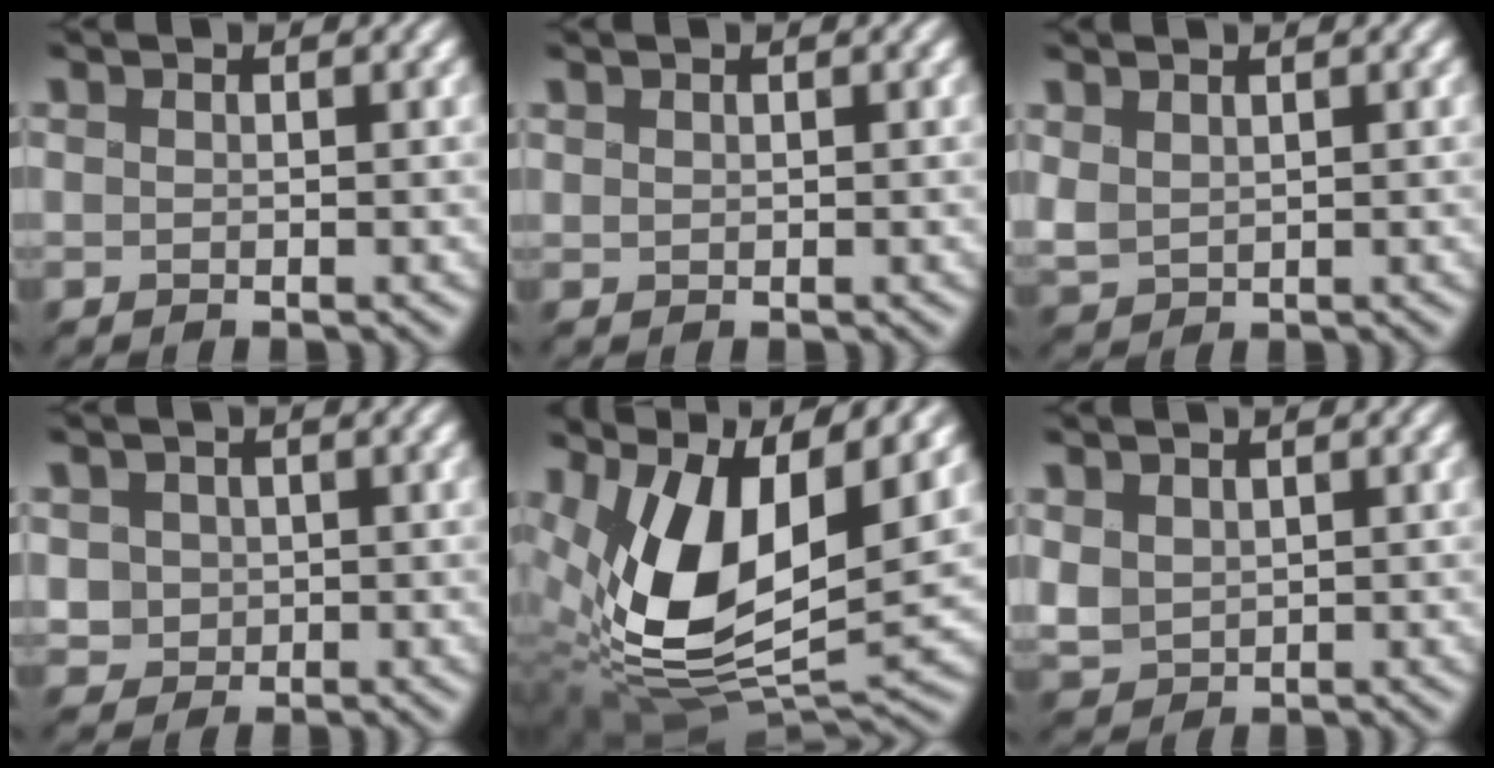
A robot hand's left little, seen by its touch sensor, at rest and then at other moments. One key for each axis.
{"total": 0.0}
{"total": 1.3, "fx": 0.7, "fy": 0.8, "fz": 0.8, "tx": -0.034, "ty": 0.001, "tz": 0.030}
{"total": 1.7, "fx": -0.2, "fy": 1.7, "fz": 0.1, "tx": -0.028, "ty": -0.008, "tz": 0.009}
{"total": 13.6, "fx": 3.2, "fy": 7.0, "fz": 11.2, "tx": -0.230, "ty": -0.009, "tz": 0.060}
{"total": 2.2, "fx": 0.6, "fy": 1.7, "fz": 1.2, "tx": -0.048, "ty": -0.001, "tz": 0.025}